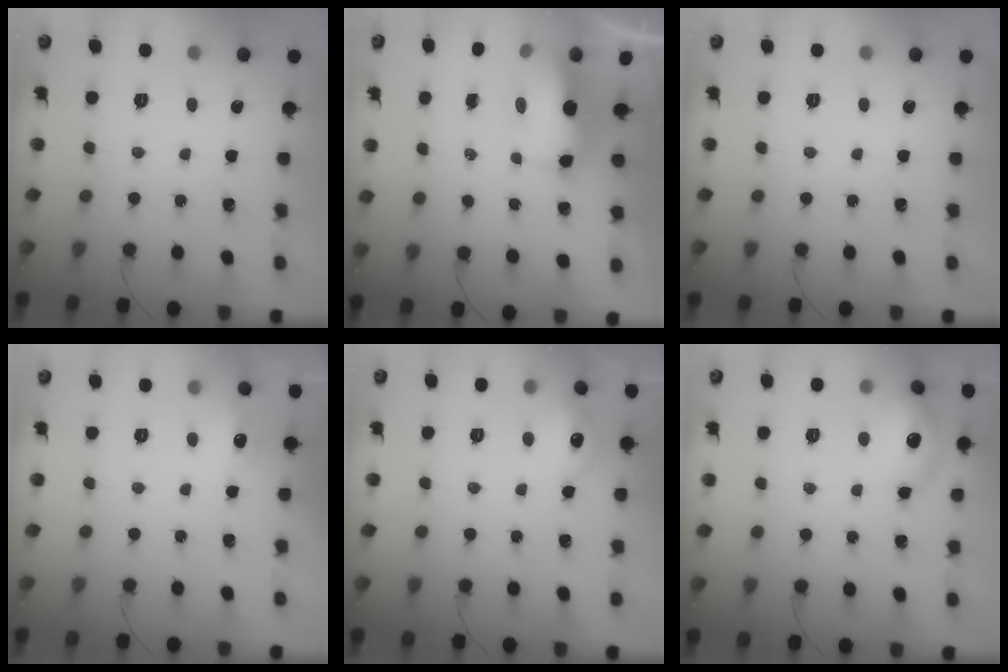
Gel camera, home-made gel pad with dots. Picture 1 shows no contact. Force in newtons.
{"total": 9.1, "press": 9.0, "slide": 0.9}
{"total": 0.0}
{"total": 6.3, "press": 6.2, "slide": 1.2}
{"total": 9.5, "press": 9.5, "slide": 0.5}
{"total": 13.6, "press": 13.6, "slide": 1.2}